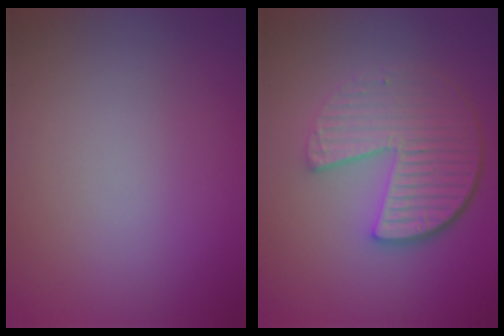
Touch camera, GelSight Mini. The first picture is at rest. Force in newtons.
{"total": 5.8, "press": 4.2, "slide": 4.0}